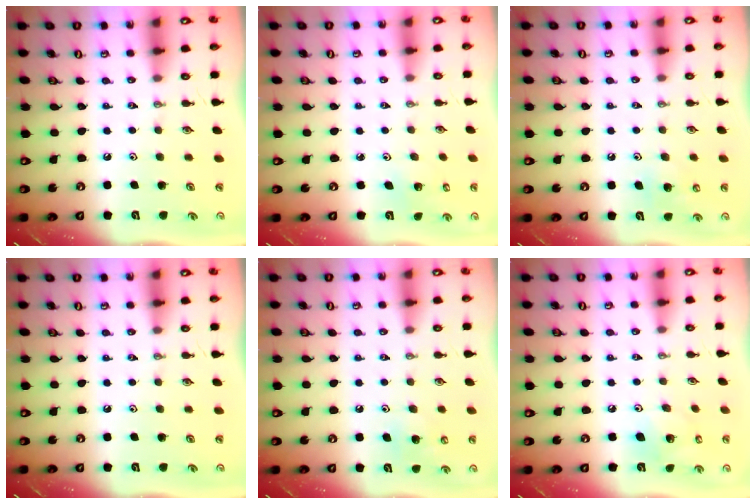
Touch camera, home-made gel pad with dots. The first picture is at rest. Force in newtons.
{"total": 2.2, "press": 2.2, "slide": 0.2}
{"total": 8.7, "press": 8.7, "slide": 0.9}
{"total": 0.0}
{"total": 8.7, "press": 8.7, "slide": 0.9}
{"total": 8.7, "press": 8.5, "slide": 1.9}